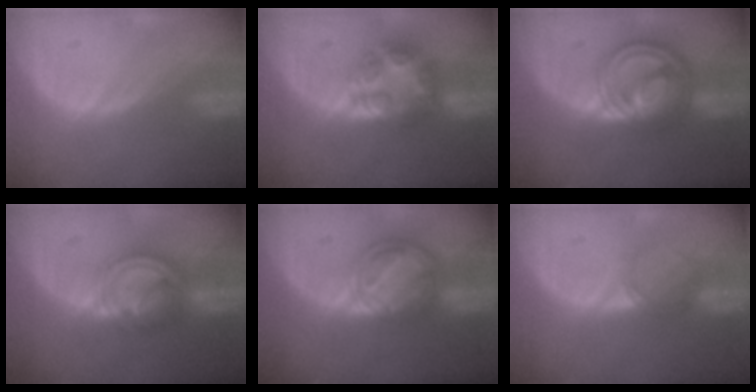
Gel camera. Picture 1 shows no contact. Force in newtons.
{"total": 7.6, "press": 6.7, "slide": 3.6}
{"total": 9.0, "press": 9.0, "slide": 0.7}
{"total": 7.6, "press": 6.6, "slide": 3.8}
{"total": 8.1, "press": 7.0, "slide": 4.2}
{"total": 2.9, "press": 2.5, "slide": 1.5}